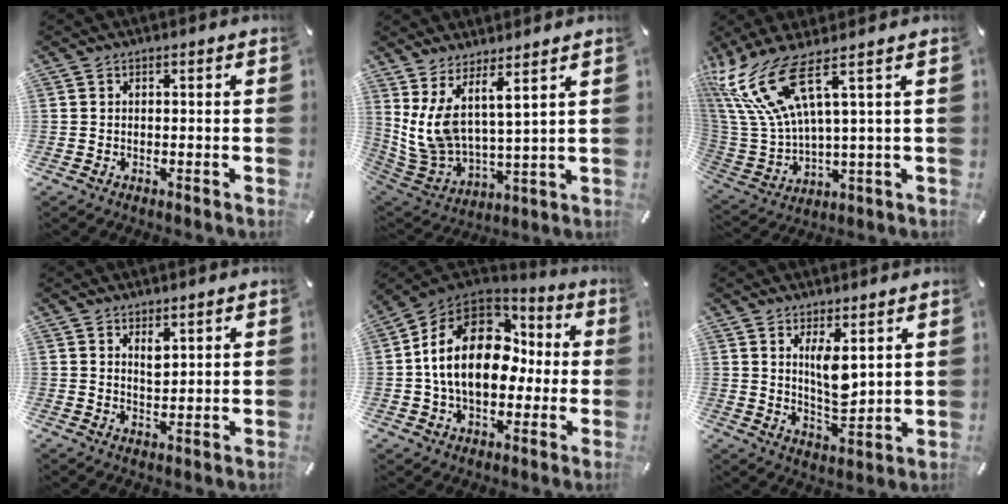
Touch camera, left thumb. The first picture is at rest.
{"total": 8.8, "force": [5.7, 3.0, 6.1], "torque": [-0.165, -0.062, 0.102]}
{"total": 16.8, "force": [8.1, 5.9, 13.5], "torque": [-0.322, -0.051, 0.133]}
{"total": 3.1, "force": [2.1, 1.5, 1.8], "torque": [-0.023, -0.011, 0.034]}
{"total": 20.8, "force": [1.2, 14.6, 14.7], "torque": [-0.282, 0.015, 0.020]}
{"total": 7.5, "force": [3.4, 2.8, 6.1], "torque": [-0.111, -0.025, 0.056]}